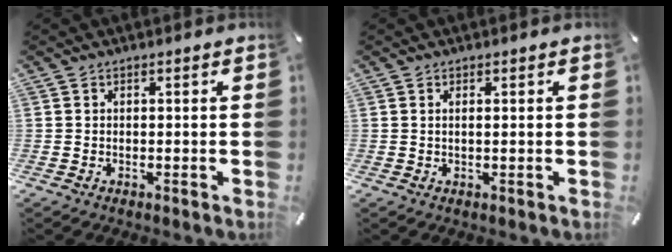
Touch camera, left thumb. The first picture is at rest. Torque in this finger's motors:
{"motor_torque": [-0.08, -0.51, -0.20, 0.17, -0.17]}